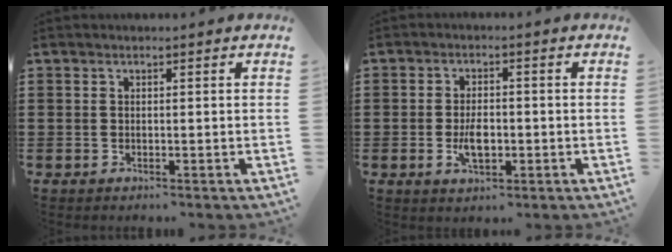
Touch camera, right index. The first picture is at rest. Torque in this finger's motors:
{"motor_torque": [1.65, 0.49, 0.50, 0.06]}